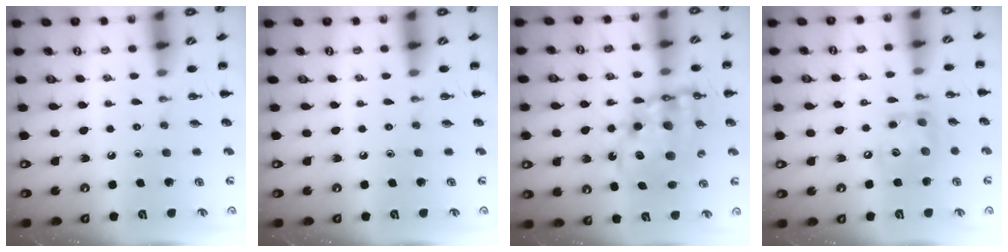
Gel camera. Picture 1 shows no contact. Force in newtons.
{"total": 0.0}
{"total": 14.6, "press": 14.2, "slide": 3.6}
{"total": 11.1, "press": 11.1, "slide": 0.8}